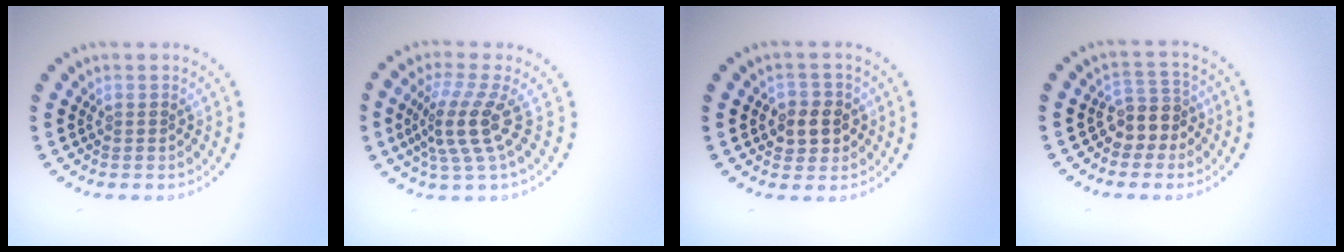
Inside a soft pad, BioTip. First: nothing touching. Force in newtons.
{"total": 4.3, "press": 3.1, "slide": 3.0}
{"total": 2.8, "press": 2.7, "slide": 0.8}
{"total": 2.8, "press": 2.4, "slide": 1.5}